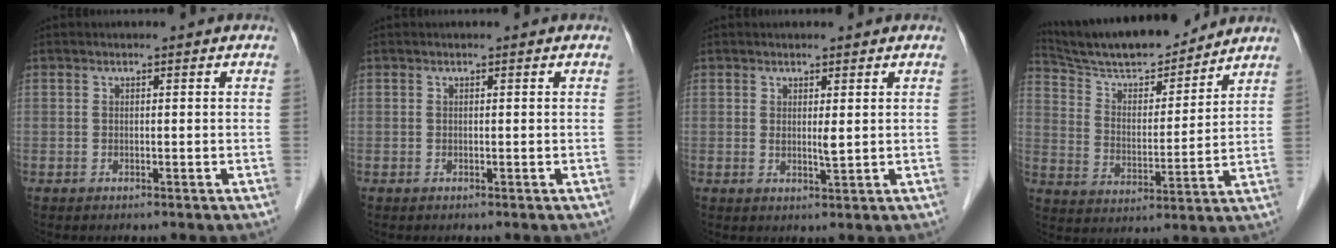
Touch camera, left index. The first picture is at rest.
{"total": 0.0}
{"total": 1.6, "force": [0.4, 0.2, 1.5], "torque": [-0.029, -0.010, 0.009]}
{"total": 15.3, "force": [14.2, 2.2, 5.1], "torque": [-0.093, 0.000, 0.241]}